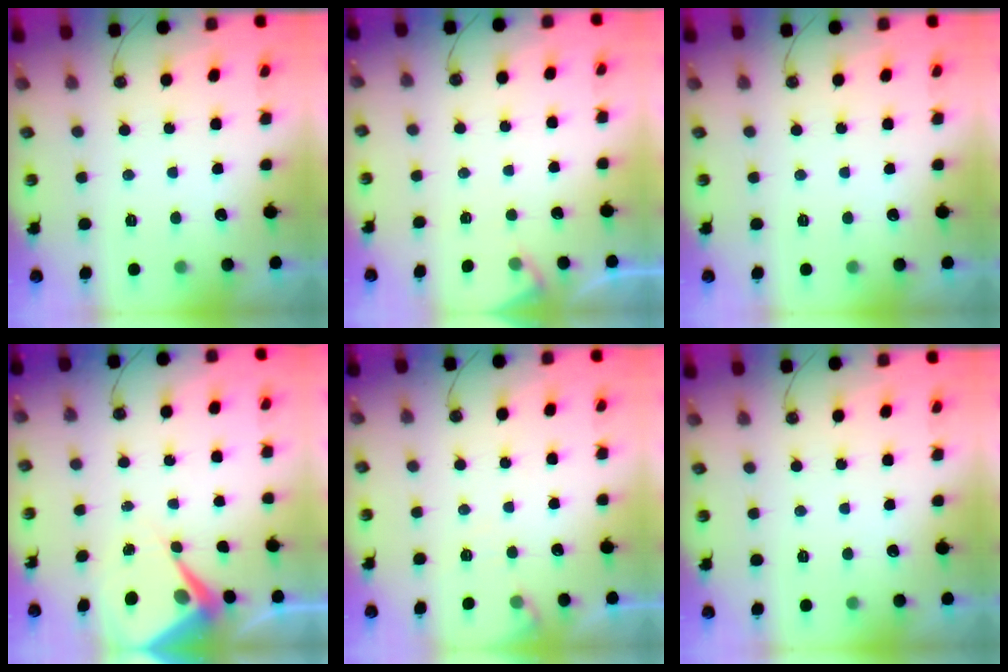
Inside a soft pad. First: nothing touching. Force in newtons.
{"total": 3.4, "press": 3.4, "slide": 0.5}
{"total": 0.0}
{"total": 6.8, "press": 6.8, "slide": 0.4}
{"total": 5.0, "press": 5.0, "slide": 0.7}
{"total": 0.0}